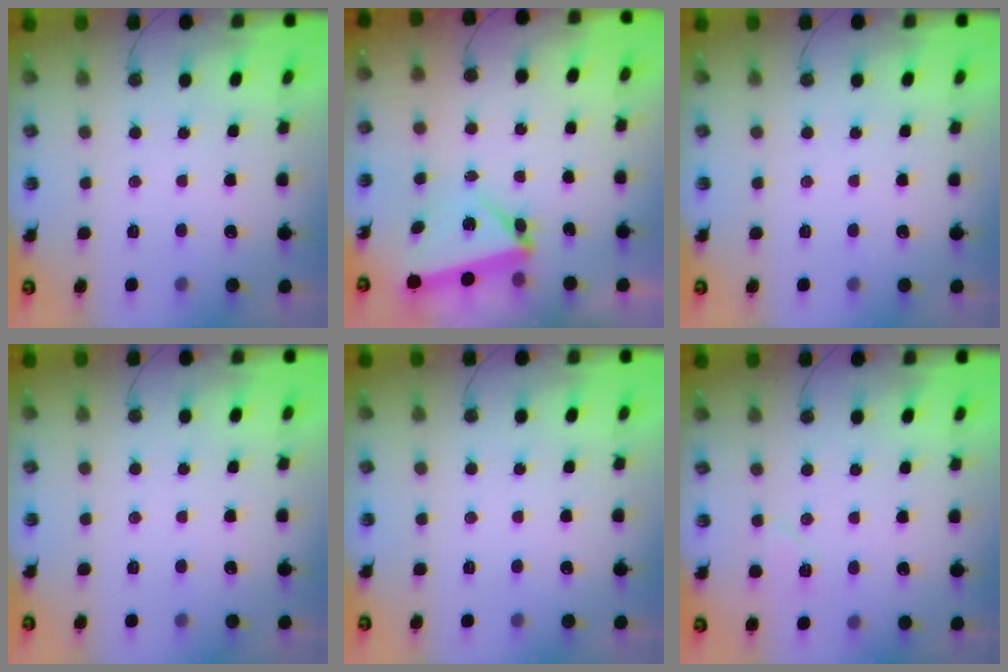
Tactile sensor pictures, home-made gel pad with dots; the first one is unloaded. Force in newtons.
{"total": 6.2, "press": 6.1, "slide": 0.9}
{"total": 0.0}
{"total": 0.0}
{"total": 0.0}
{"total": 5.8, "press": 5.6, "slide": 1.6}